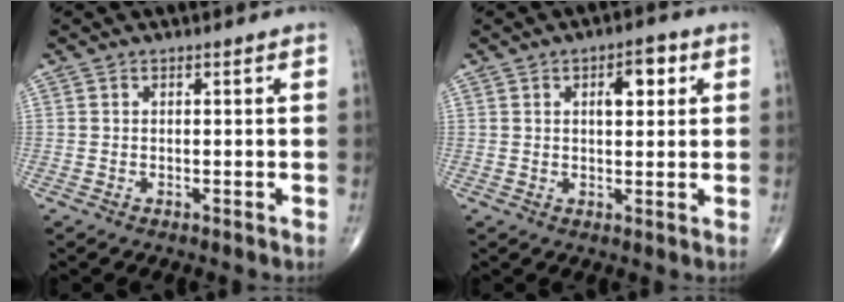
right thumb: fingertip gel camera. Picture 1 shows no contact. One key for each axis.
{"total": 5.7, "fx": 1.9, "fy": 2.7, "fz": 4.6, "tx": -0.053, "ty": 0.000, "tz": 0.026}